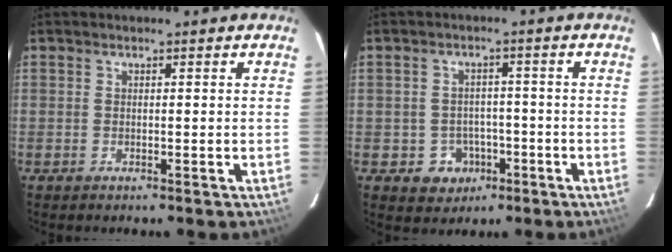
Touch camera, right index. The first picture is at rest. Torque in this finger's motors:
{"motor_torque": [-0.07, 0.01, -0.45, -0.21]}